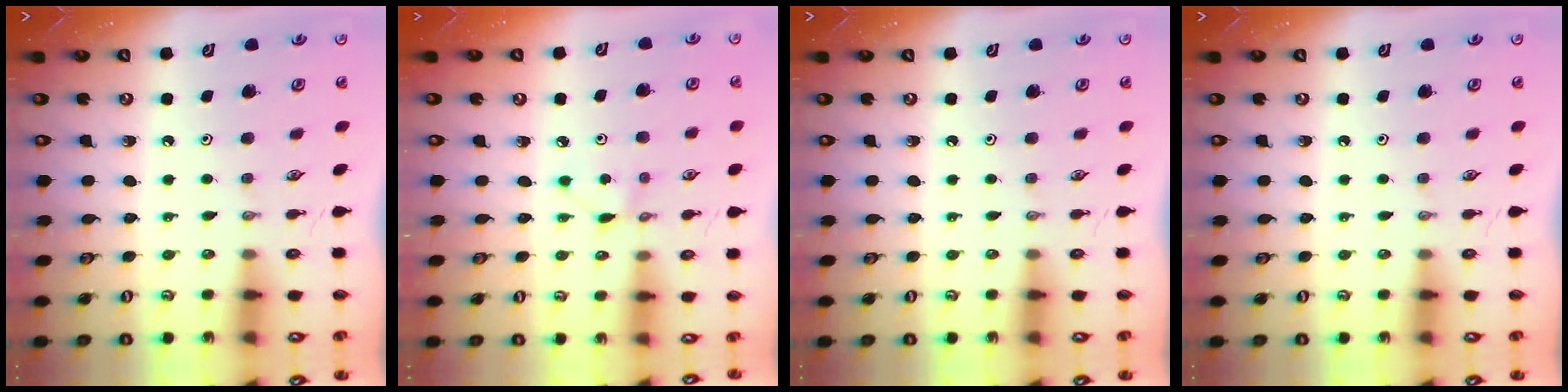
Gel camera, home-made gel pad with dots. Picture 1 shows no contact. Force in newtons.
{"total": 2.9, "press": 2.9, "slide": 0.3}
{"total": 0.0}
{"total": 0.0}